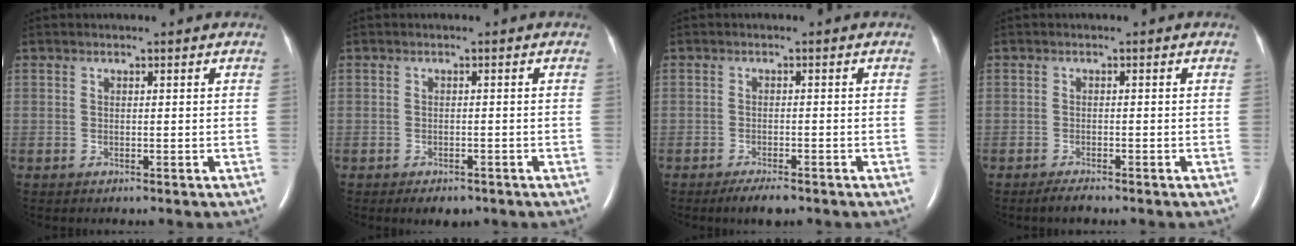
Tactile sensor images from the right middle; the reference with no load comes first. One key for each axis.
{"total": 2.9, "fx": -2.1, "fy": 1.4, "fz": 1.5, "tx": -0.014, "ty": -0.002, "tz": -0.021}
{"total": 3.2, "fx": -2.4, "fy": 0.7, "fz": 2.0, "tx": -0.036, "ty": -0.004, "tz": -0.038}
{"total": 1.7, "fx": -1.4, "fy": 0.2, "fz": 0.9, "tx": -0.026, "ty": -0.005, "tz": -0.025}